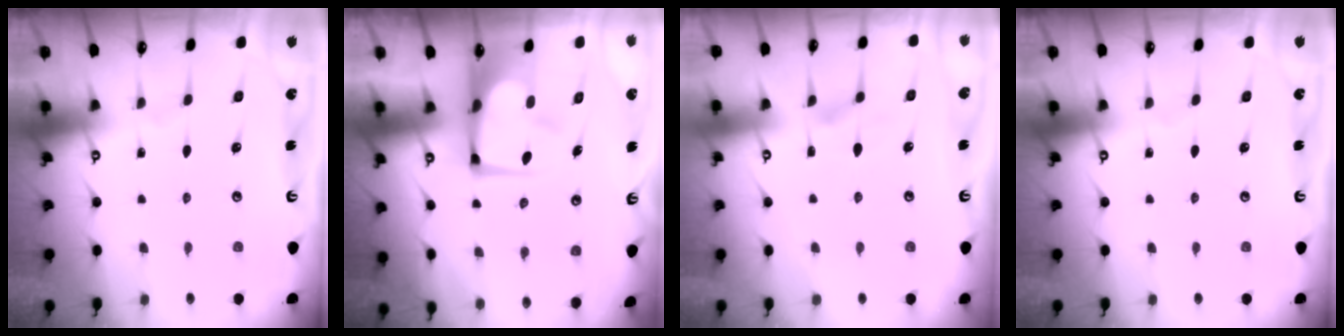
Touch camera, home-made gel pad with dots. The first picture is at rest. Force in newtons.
{"total": 3.4, "press": 3.2, "slide": 1.2}
{"total": 2.3, "press": 2.0, "slide": 1.2}
{"total": 0.0}